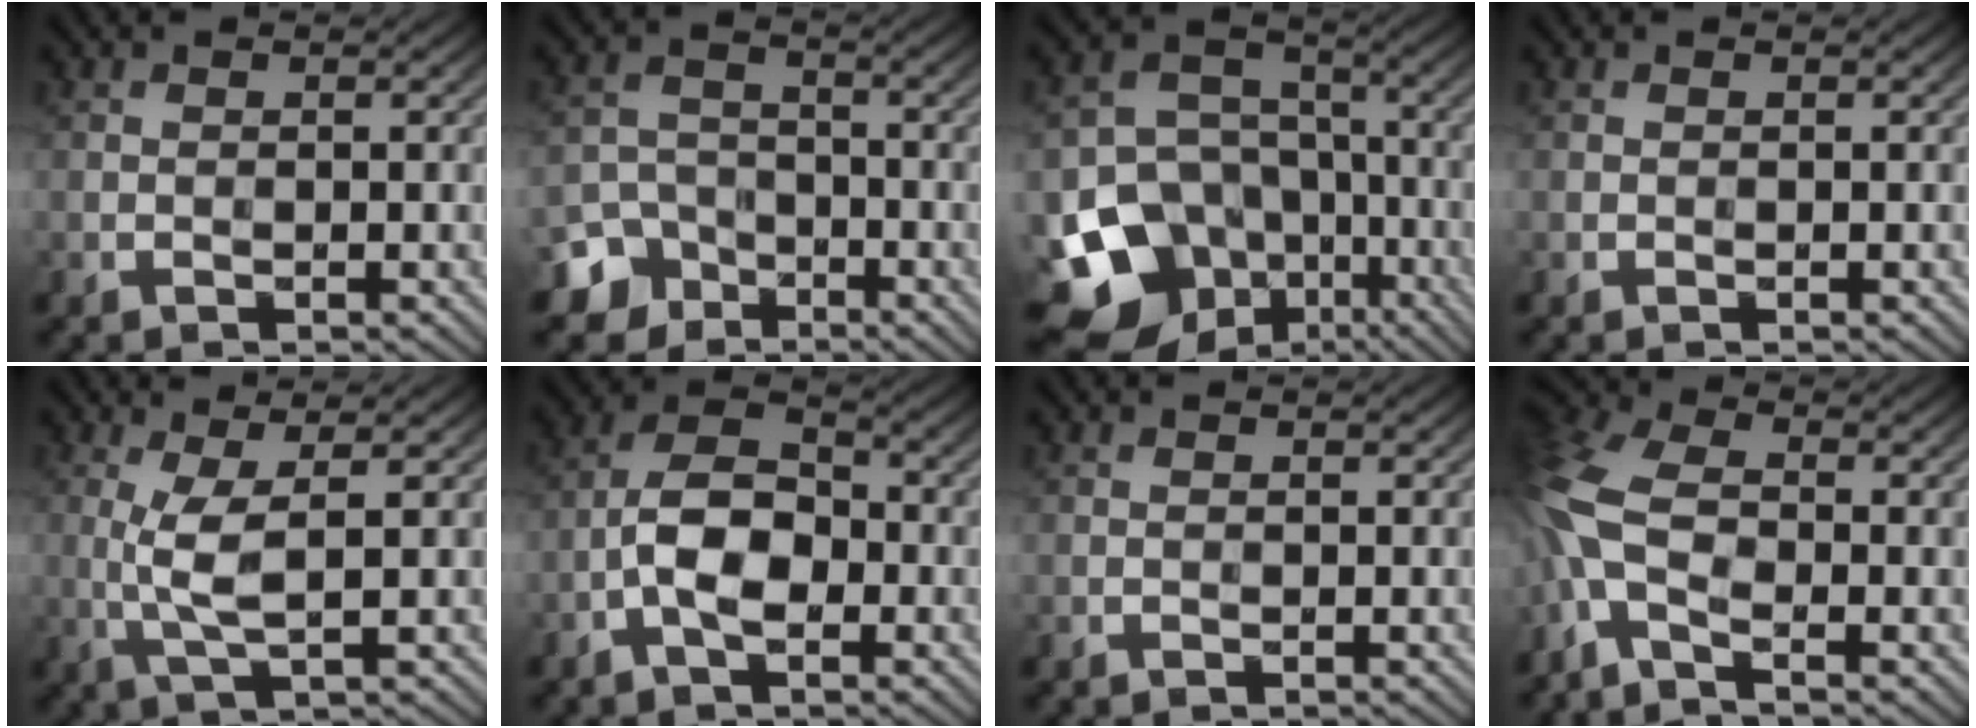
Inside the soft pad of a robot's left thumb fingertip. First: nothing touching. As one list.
[{"total": 5.3, "force": [-3.7, 3.6, 1.3], "torque": [-0.022, -0.007, -0.080]}, {"total": 16.8, "force": [-8.1, 13.3, 6.3], "torque": [-0.163, -0.046, -0.129]}, {"total": 0.0}, {"total": 4.2, "force": [1.0, 0.3, 4.1], "torque": [-0.097, 0.003, 0.018]}, {"total": 6.3, "force": [-1.9, 2.9, 5.2], "torque": [-0.101, 0.016, -0.046]}, {"total": 0.7, "force": [0.5, -0.5, -0.1], "torque": [0.001, 0.001, 0.010]}, {"total": 7.4, "force": [-1.7, 3.1, 6.5], "torque": [-0.174, 0.003, -0.060]}]